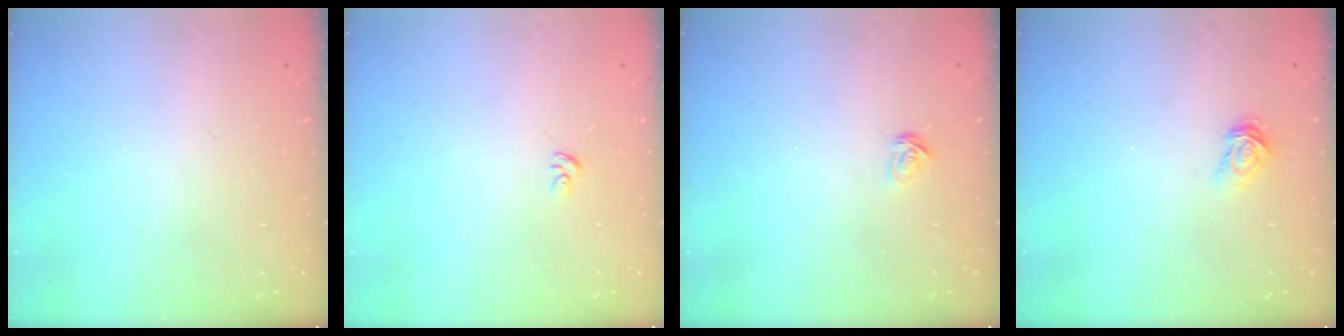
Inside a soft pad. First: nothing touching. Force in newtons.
{"total": 2.4, "press": 2.4, "slide": 0.1}
{"total": 2.1, "press": 2.1, "slide": 0.1}
{"total": 3.2, "press": 3.2, "slide": 0.3}